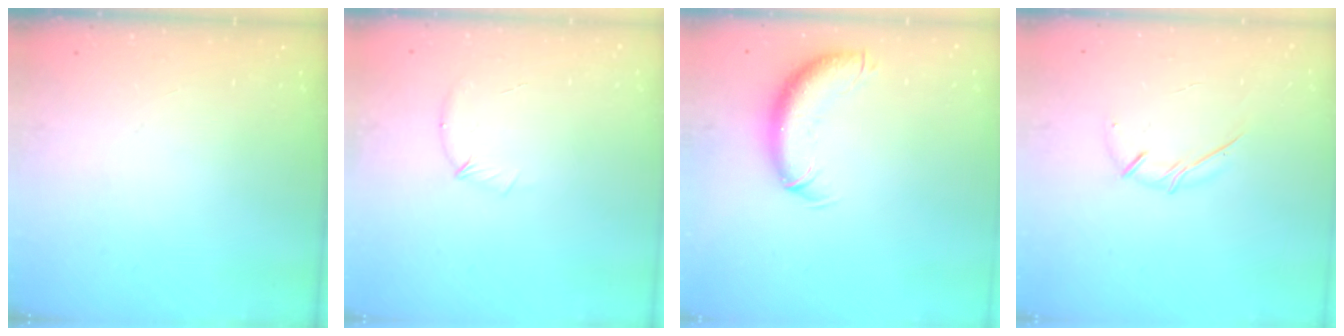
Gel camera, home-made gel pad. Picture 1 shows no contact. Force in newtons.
{"total": 6.3, "press": 6.2, "slide": 1.3}
{"total": 11.1, "press": 11.0, "slide": 2.0}
{"total": 6.1, "press": 6.0, "slide": 1.1}